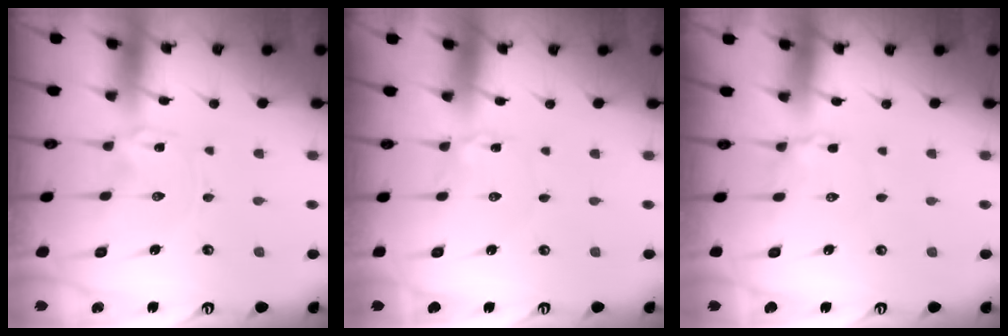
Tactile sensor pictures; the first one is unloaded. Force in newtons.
{"total": 1.9, "press": 1.9, "slide": 0.2}
{"total": 4.1, "press": 4.1, "slide": 0.9}